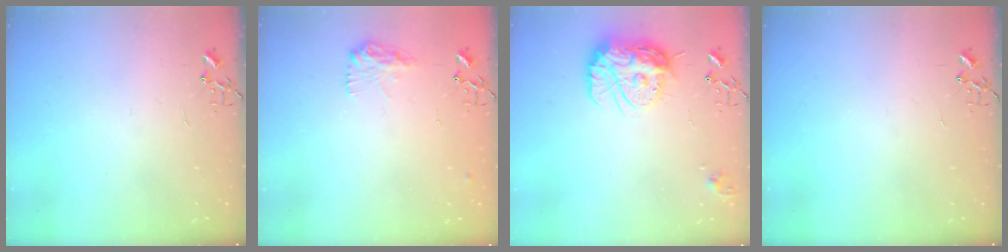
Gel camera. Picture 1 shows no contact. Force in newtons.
{"total": 10.2, "press": 10.2, "slide": 0.3}
{"total": 14.6, "press": 14.5, "slide": 1.5}
{"total": 0.0}